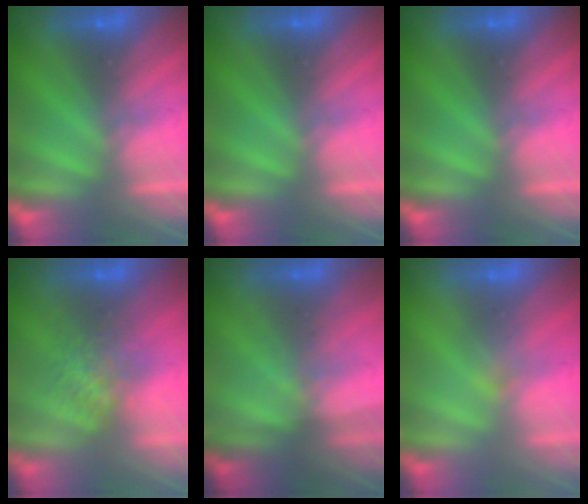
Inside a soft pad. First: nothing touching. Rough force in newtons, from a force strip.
{"total": 0.0}
{"total": 0.0}
{"total": 4.7}
{"total": 1.3}
{"total": 2.9}